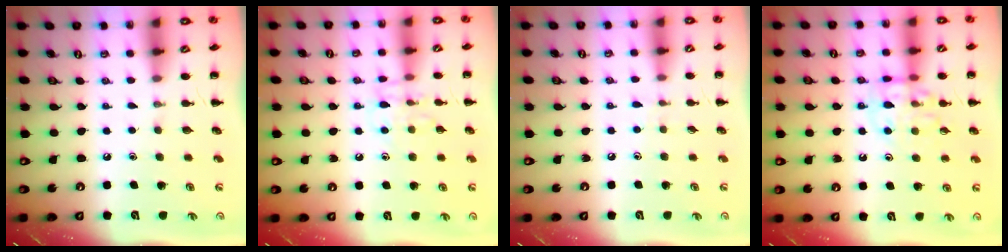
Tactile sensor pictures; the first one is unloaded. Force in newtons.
{"total": 8.0, "press": 8.0, "slide": 0.7}
{"total": 3.0, "press": 2.7, "slide": 1.2}
{"total": 11.2, "press": 11.1, "slide": 1.4}